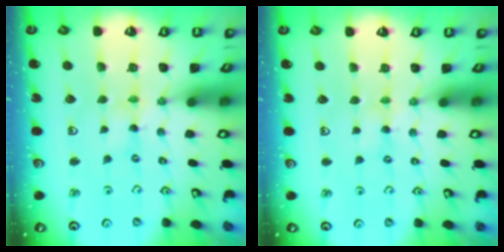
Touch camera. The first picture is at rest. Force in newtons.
{"total": 3.1, "press": 3.1, "slide": 0.4}